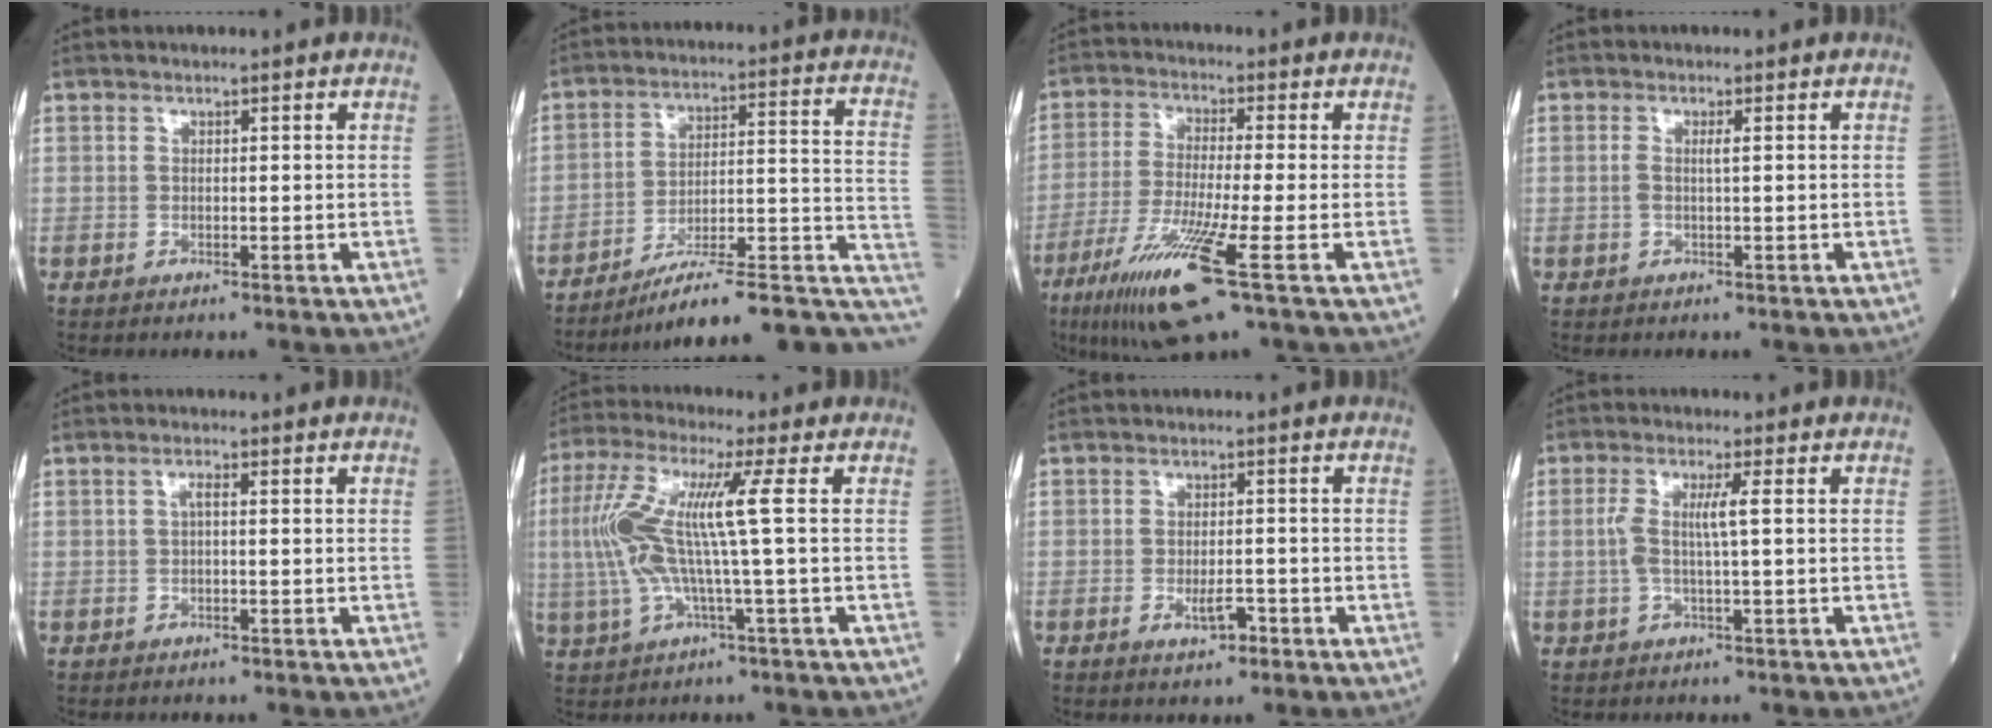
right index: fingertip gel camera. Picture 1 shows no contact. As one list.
[{"total": 17.7, "force": [-13.1, 3.6, 11.3], "torque": [-0.096, 0.053, -0.187]}, {"total": 12.0, "force": [-5.8, -0.4, 10.5], "torque": [-0.214, -0.035, -0.108]}, {"total": 1.3, "force": [0.2, 0.0, 1.3], "torque": [-0.033, 0.001, 0.001]}, {"total": 1.2, "force": [0.1, 0.2, 1.2], "torque": [-0.023, 0.003, 0.001]}, {"total": 11.4, "force": [0.8, -0.1, 11.4], "torque": [-0.254, 0.017, 0.009]}, {"total": 2.9, "force": [-1.4, 1.1, 2.3], "torque": [-0.039, 0.001, -0.020]}, {"total": 4.2, "force": [0.3, -0.1, 4.2], "torque": [-0.091, 0.007, 0.005]}]